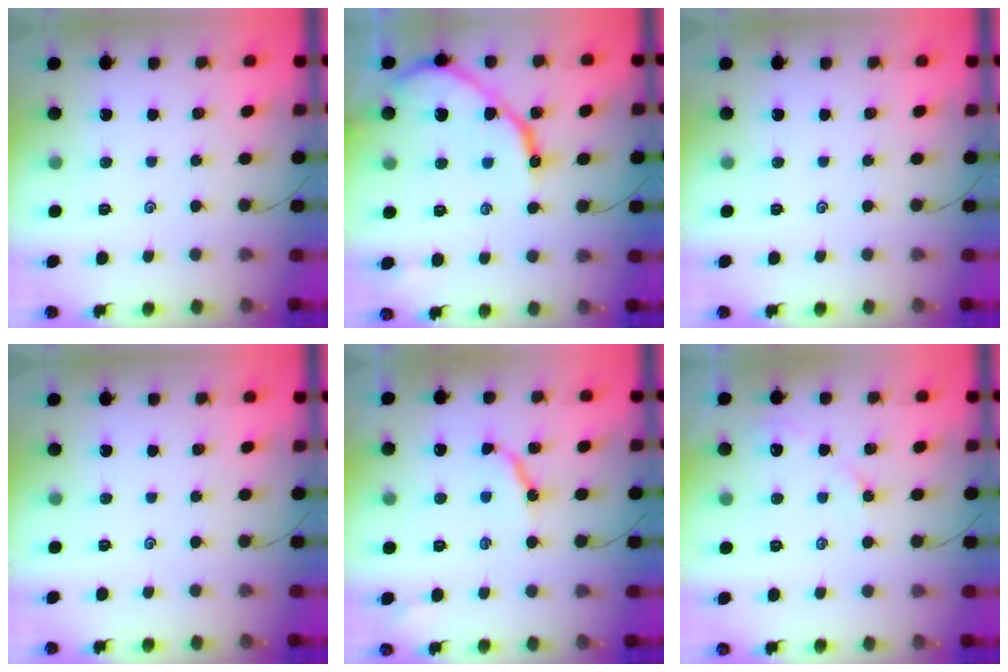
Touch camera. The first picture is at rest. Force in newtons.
{"total": 11.8, "press": 11.7, "slide": 1.3}
{"total": 0.0}
{"total": 0.0}
{"total": 8.5, "press": 8.5, "slide": 0.6}
{"total": 2.4, "press": 2.4, "slide": 0.6}